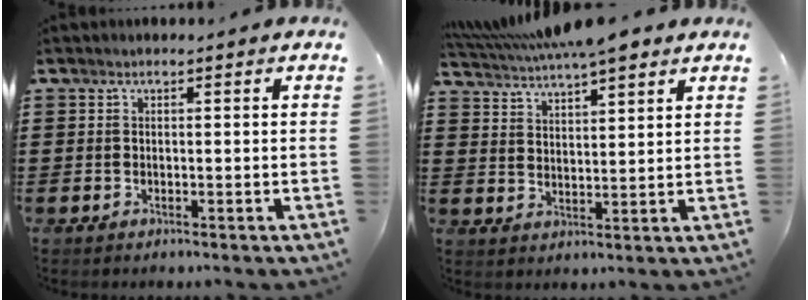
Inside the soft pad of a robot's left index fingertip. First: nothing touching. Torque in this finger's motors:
{"motor_torque": [1.00, -1.14, 0.28, 0.05]}